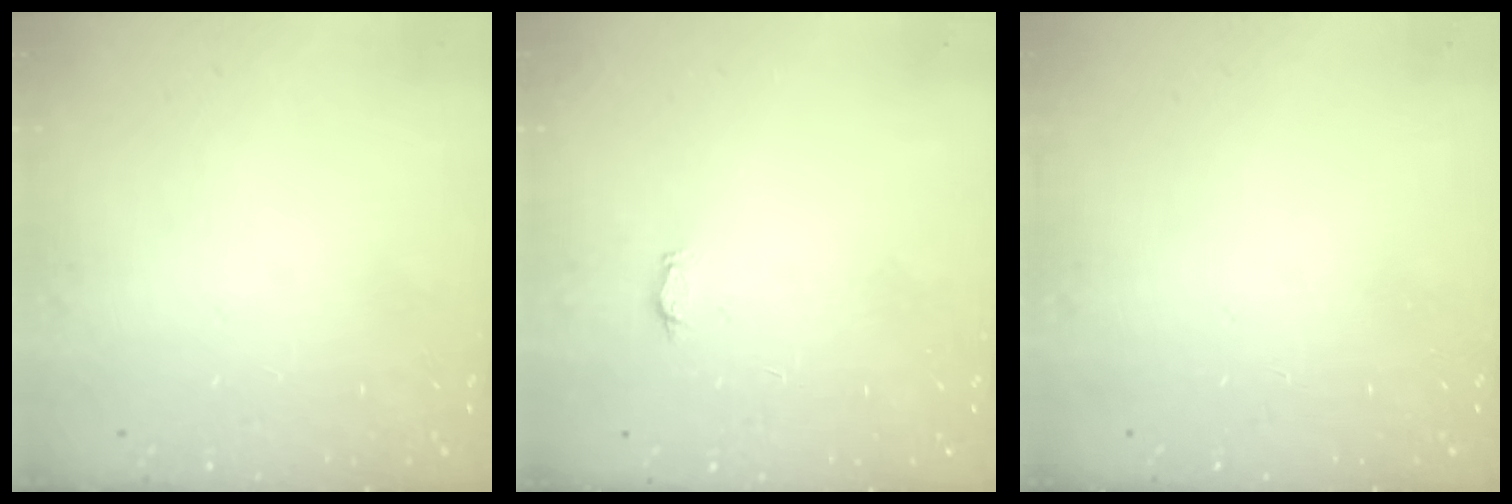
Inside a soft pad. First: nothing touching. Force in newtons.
{"total": 2.2, "press": 2.2, "slide": 0.3}
{"total": 0.0}